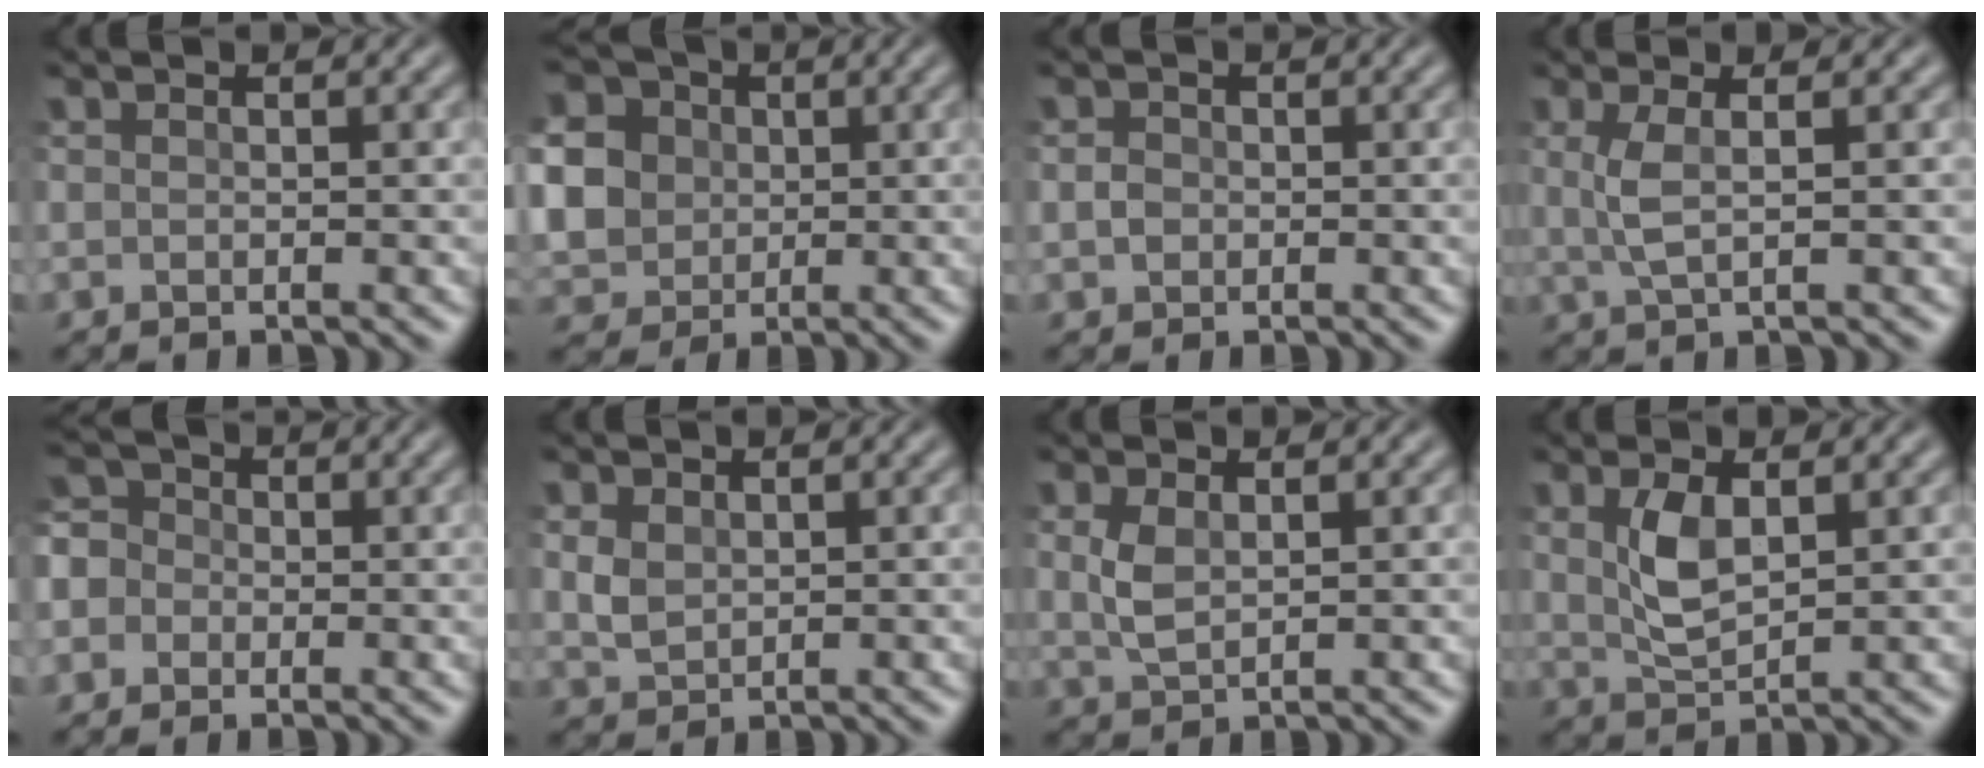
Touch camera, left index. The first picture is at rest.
{"total": 11.4, "force": [1.5, 10.1, 5.1], "torque": [-0.147, 0.005, 0.009]}
{"total": 1.1, "force": [-0.2, 1.0, 0.4], "torque": [-0.007, 0.001, -0.009]}
{"total": 2.3, "force": [0.3, 0.3, 2.3], "torque": [-0.057, 0.001, 0.008]}
{"total": 6.7, "force": [-2.2, 6.0, 1.8], "torque": [-0.047, 0.004, -0.076]}
{"total": 1.9, "force": [0.3, 1.4, 1.2], "torque": [-0.029, -0.002, 0.006]}
{"total": 2.3, "force": [0.4, 1.3, 1.9], "torque": [-0.046, 0.001, 0.012]}
{"total": 3.2, "force": [0.8, 1.2, 2.8], "torque": [-0.066, 0.000, 0.020]}